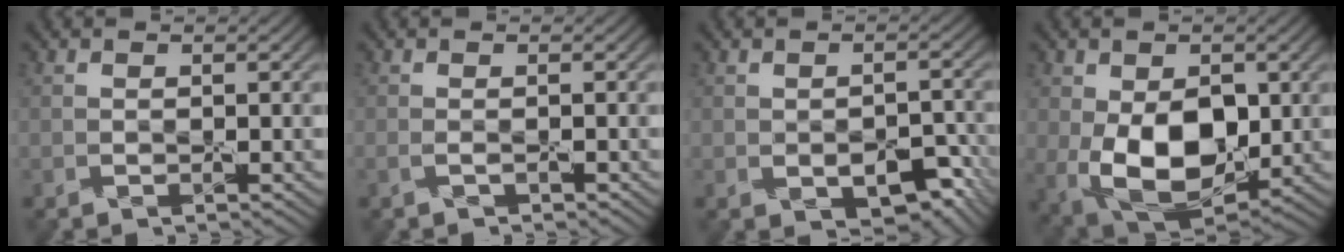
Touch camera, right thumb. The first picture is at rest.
{"total": 0.9, "force": [-0.5, 0.2, 0.7], "torque": [-0.019, -0.001, -0.011]}
{"total": 5.7, "force": [-2.3, 3.3, 4.1], "torque": [-0.063, -0.011, -0.026]}
{"total": 12.3, "force": [-1.2, 7.8, 9.5], "torque": [-0.194, -0.026, -0.008]}